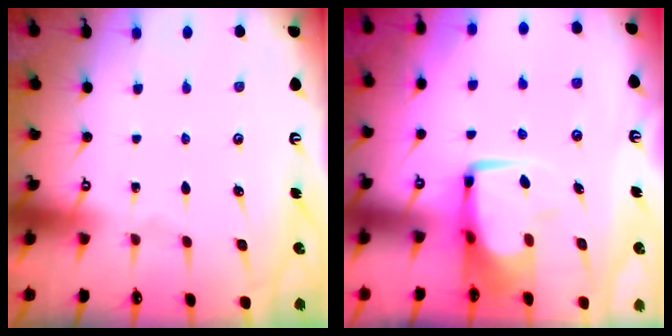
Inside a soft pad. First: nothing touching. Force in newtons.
{"total": 0.6, "press": 0.2, "slide": 0.5}